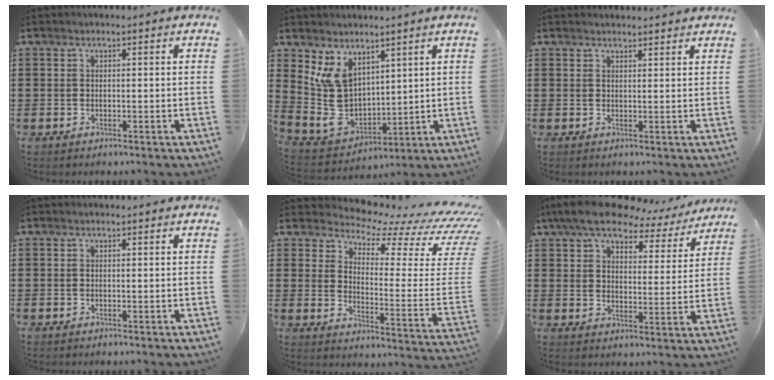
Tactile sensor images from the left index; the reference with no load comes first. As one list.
[{"total": 8.6, "force": [4.6, 5.9, 4.3], "torque": [-0.126, -0.015, 0.092]}, {"total": 1.4, "force": [1.3, 0.2, 0.1], "torque": [-0.004, 0.001, 0.027]}, {"total": 0.0}, {"total": 4.9, "force": [4.3, 0.3, 2.5], "torque": [-0.058, -0.059, 0.064]}, {"total": 8.6, "force": [7.1, 2.9, 3.7], "torque": [-0.088, -0.032, 0.122]}]